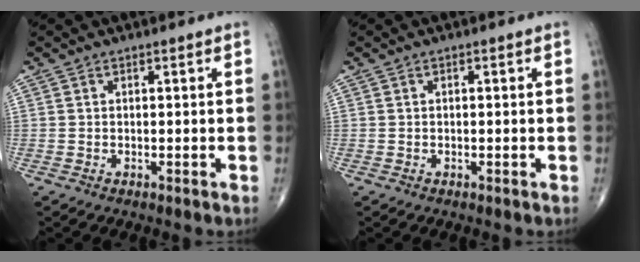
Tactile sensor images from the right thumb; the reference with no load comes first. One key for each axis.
{"total": 0.0}